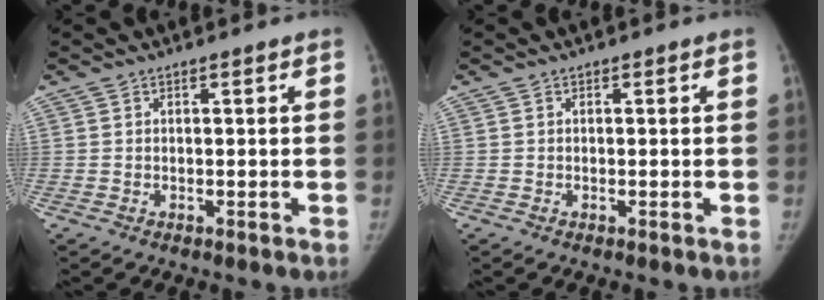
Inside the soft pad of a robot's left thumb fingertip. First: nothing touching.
{"total": 0.0}